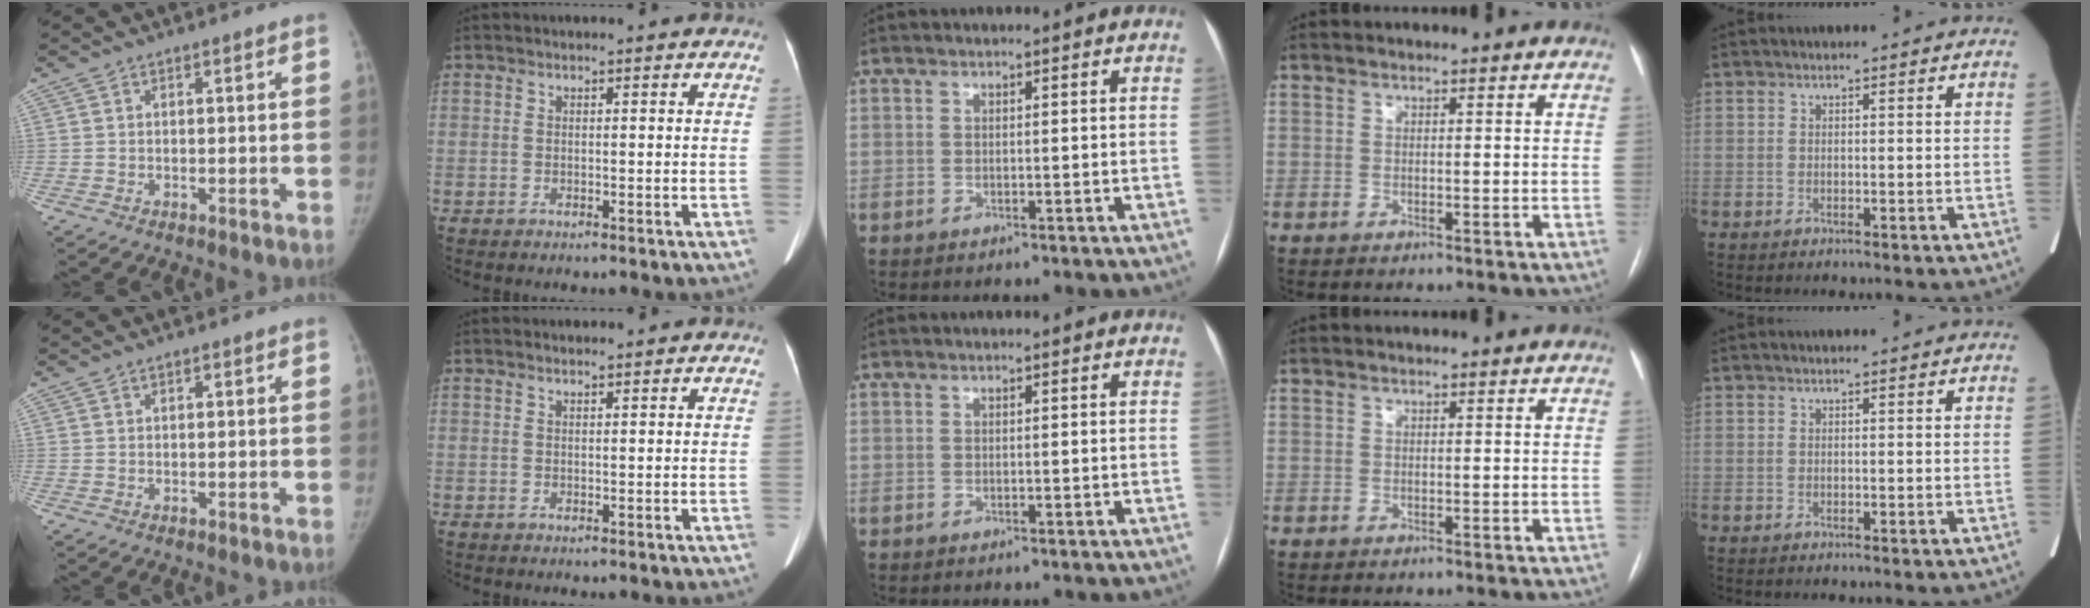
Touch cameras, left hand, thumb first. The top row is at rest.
{"thumb": {"total": 0.8, "force": [0.3, 0.5, 0.4], "torque": [-0.002, 0.000, 0.004]}, "index": {"total": 0.7, "force": [0.7, 0.1, 0.3], "torque": [-0.010, 0.003, 0.012]}}